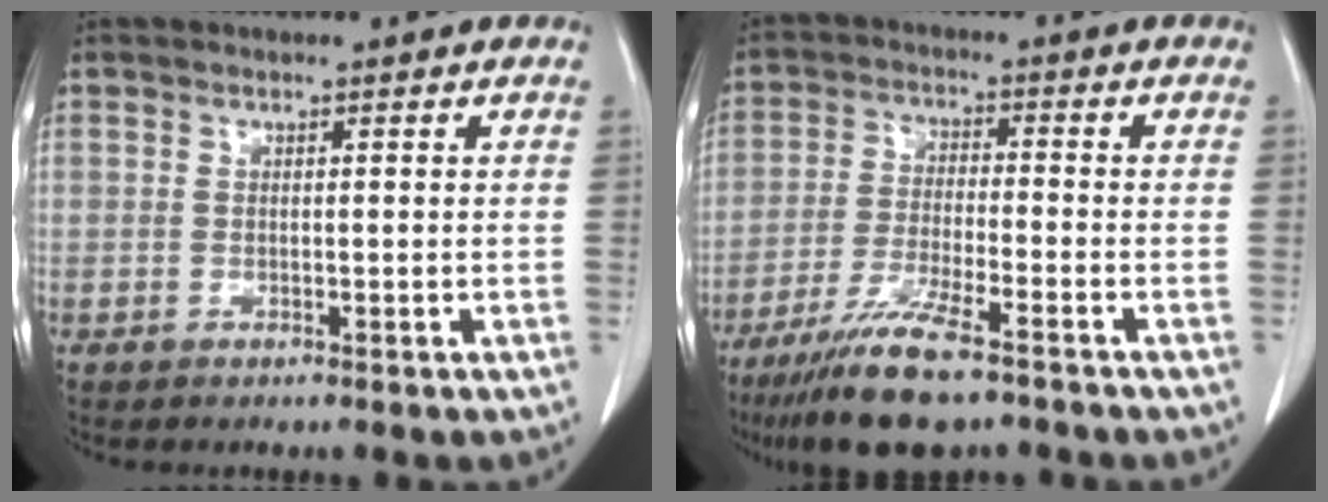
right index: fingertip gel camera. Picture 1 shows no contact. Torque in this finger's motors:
{"motor_torque": [0.93, -0.91, 0.27, 0.15]}